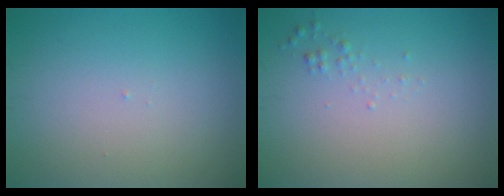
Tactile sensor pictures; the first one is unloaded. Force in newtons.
{"total": 0.6, "press": 0.6, "slide": 0.0}